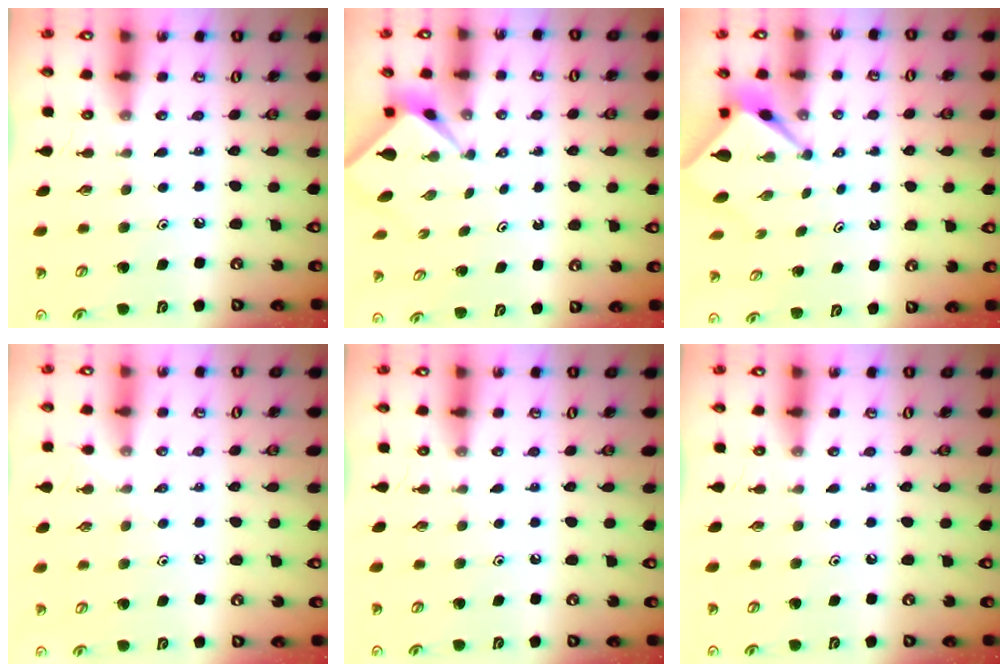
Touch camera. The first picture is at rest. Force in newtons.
{"total": 2.2, "press": 2.2, "slide": 0.2}
{"total": 3.0, "press": 3.0, "slide": 0.1}
{"total": 1.8, "press": 1.7, "slide": 0.4}
{"total": 0.0}
{"total": 0.0}